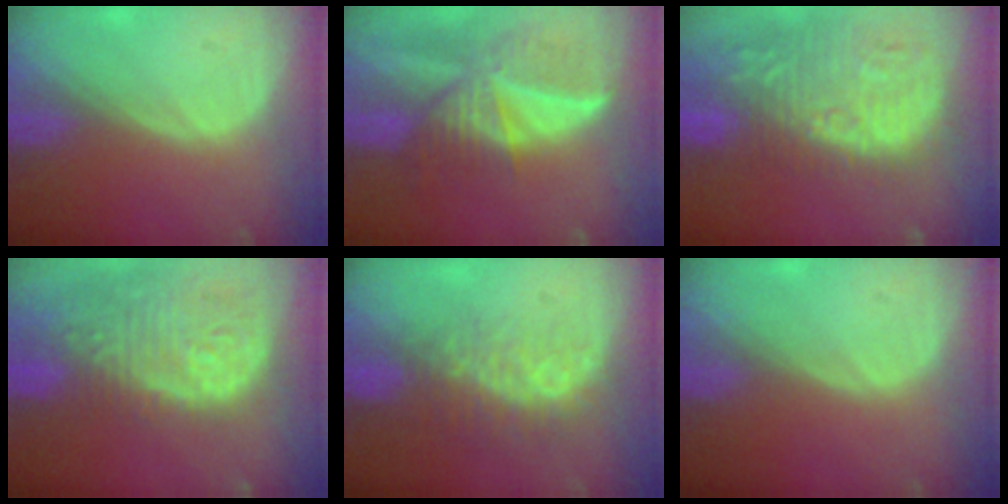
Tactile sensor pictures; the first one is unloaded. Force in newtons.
{"total": 9.7, "press": 8.4, "slide": 4.8}
{"total": 14.1, "press": 12.3, "slide": 6.9}
{"total": 14.3, "press": 11.7, "slide": 8.2}
{"total": 8.4, "press": 7.1, "slide": 4.4}
{"total": 0.0}